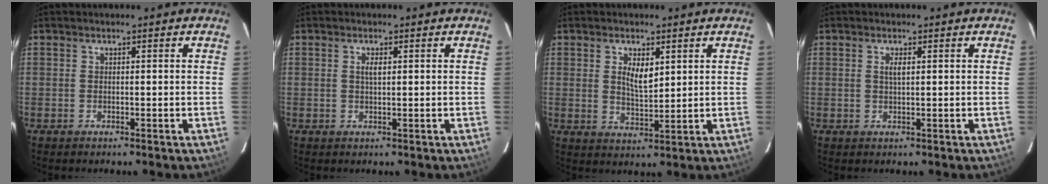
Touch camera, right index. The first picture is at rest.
{"total": 1.6, "force": [0.4, 0.5, 1.4], "torque": [-0.024, 0.002, 0.007]}
{"total": 5.1, "force": [1.8, 2.2, 4.2], "torque": [-0.072, -0.002, 0.035]}
{"total": 1.5, "force": [0.5, 0.4, 1.4], "torque": [-0.025, 0.001, 0.008]}